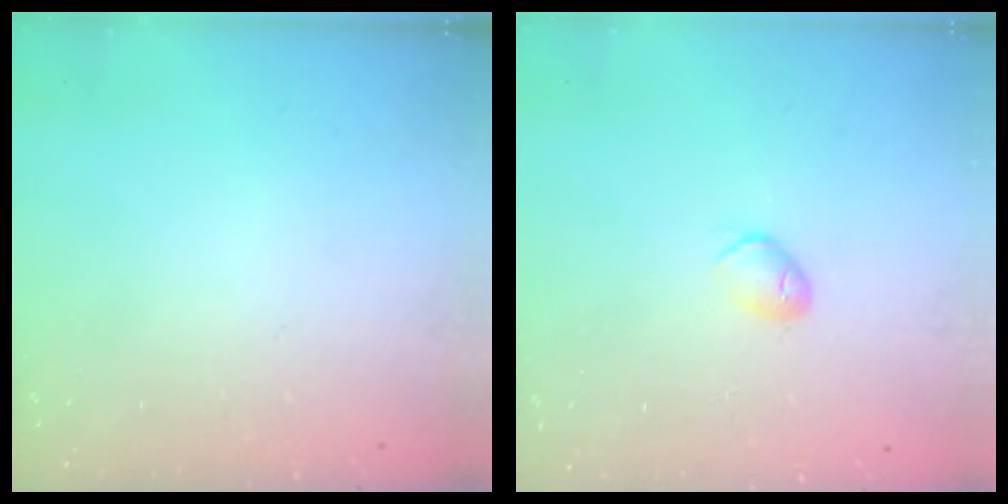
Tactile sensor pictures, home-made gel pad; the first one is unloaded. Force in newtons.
{"total": 5.6, "press": 5.5, "slide": 1.0}